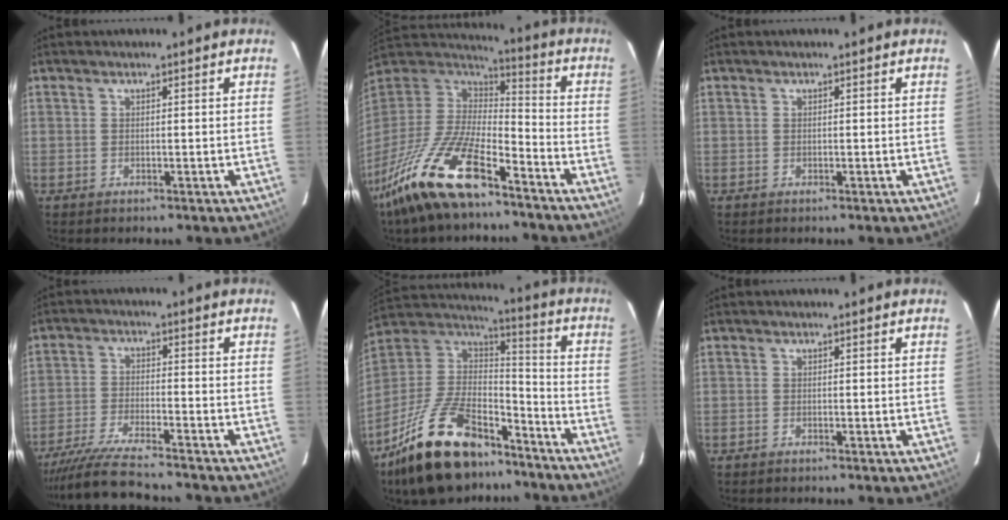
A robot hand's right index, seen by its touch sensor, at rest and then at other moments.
{"total": 21.7, "force": [-14.7, 7.1, 14.3], "torque": [-0.293, -0.037, -0.267]}
{"total": 0.0}
{"total": 12.3, "force": [-11.2, 0.5, 5.1], "torque": [-0.120, -0.024, -0.198]}
{"total": 25.5, "force": [-17.9, 10.8, 14.7], "torque": [-0.297, 0.001, -0.291]}
{"total": 0.0}